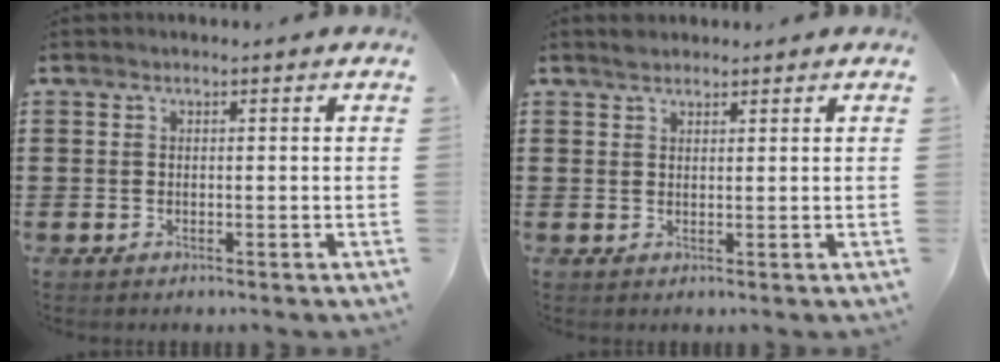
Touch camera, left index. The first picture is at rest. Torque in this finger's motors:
{"motor_torque": [0.16, 0.05, -0.01, -0.03]}